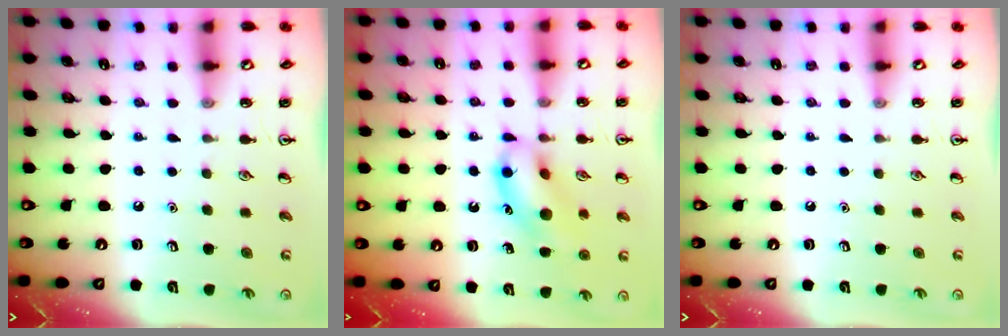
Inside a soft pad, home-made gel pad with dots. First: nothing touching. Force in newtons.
{"total": 13.5, "press": 13.2, "slide": 2.4}
{"total": 0.0}